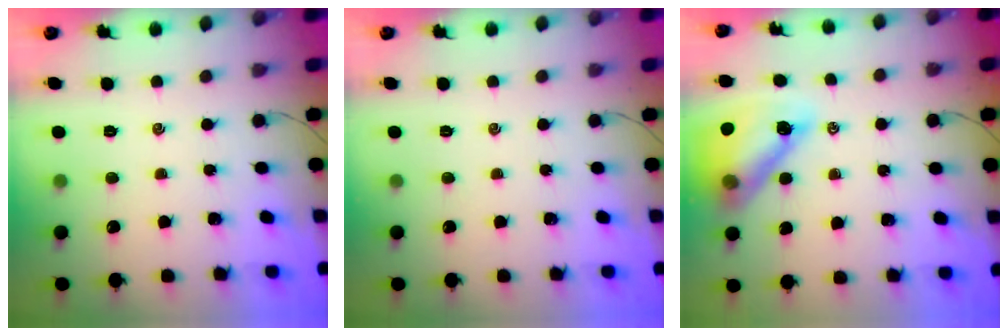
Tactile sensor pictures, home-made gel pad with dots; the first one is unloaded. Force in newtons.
{"total": 0.0}
{"total": 14.8, "press": 14.1, "slide": 4.2}